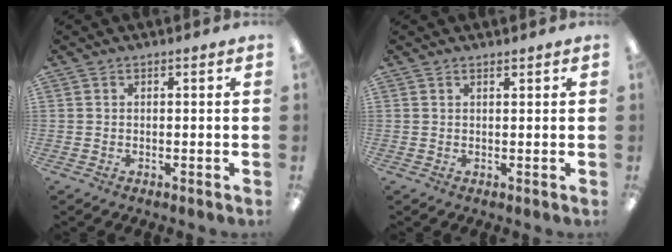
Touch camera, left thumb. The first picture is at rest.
{"total": 0.9, "force": [0.8, 0.1, 0.2], "torque": [-0.006, -0.001, 0.015]}